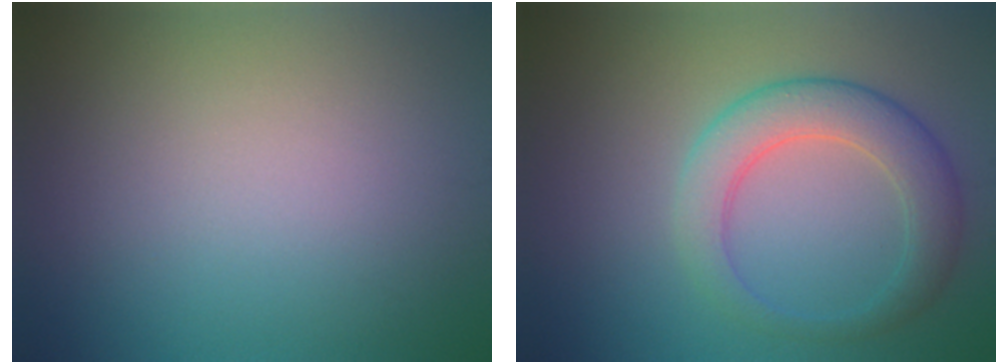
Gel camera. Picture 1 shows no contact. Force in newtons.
{"total": 4.2, "press": 4.2, "slide": 0.5}